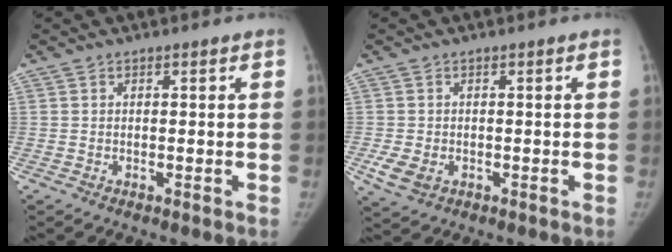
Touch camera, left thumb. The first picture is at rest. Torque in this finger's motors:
{"motor_torque": [-0.05, 0.08, 0.27, -0.27, 0.00]}